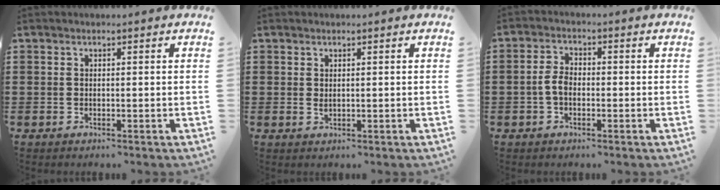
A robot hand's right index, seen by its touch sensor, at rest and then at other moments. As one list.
[{"total": 0.7, "force": [0.3, 0.4, 0.5], "torque": [-0.012, 0.003, 0.006]}, {"total": 3.5, "force": [-0.9, 2.0, 2.7], "torque": [-0.073, -0.003, -0.024]}]